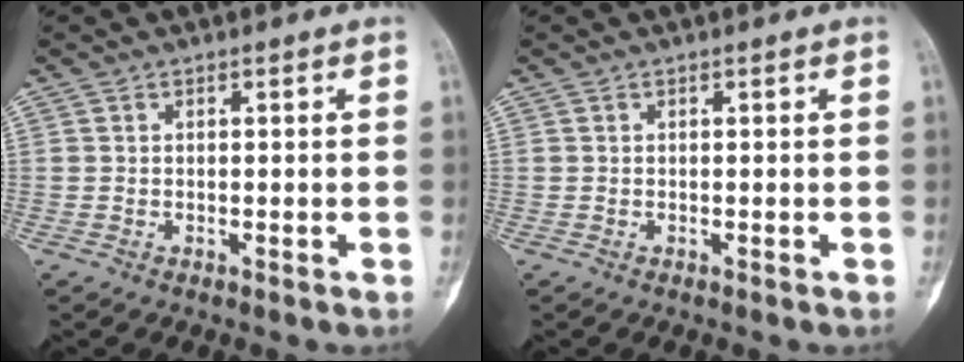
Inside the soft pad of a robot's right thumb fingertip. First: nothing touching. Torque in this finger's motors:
{"motor_torque": [0.00, 0.00, 0.05, -0.05, 0.02]}